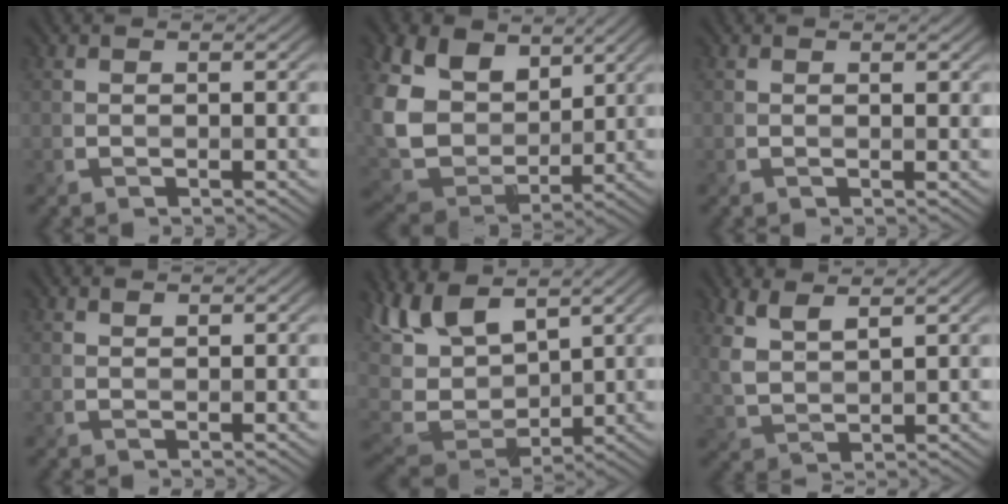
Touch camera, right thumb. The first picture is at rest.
{"total": 13.9, "force": [4.3, 10.3, 8.3], "torque": [-0.239, 0.006, 0.093]}
{"total": 0.7, "force": [0.5, 0.3, 0.3], "torque": [-0.008, -0.002, 0.010]}
{"total": 0.6, "force": [0.5, 0.1, 0.3], "torque": [-0.005, -0.001, 0.011]}
{"total": 11.3, "force": [4.4, 5.7, 8.7], "torque": [-0.220, 0.010, 0.078]}
{"total": 4.5, "force": [3.1, 1.3, 3.0], "torque": [-0.080, 0.001, 0.068]}